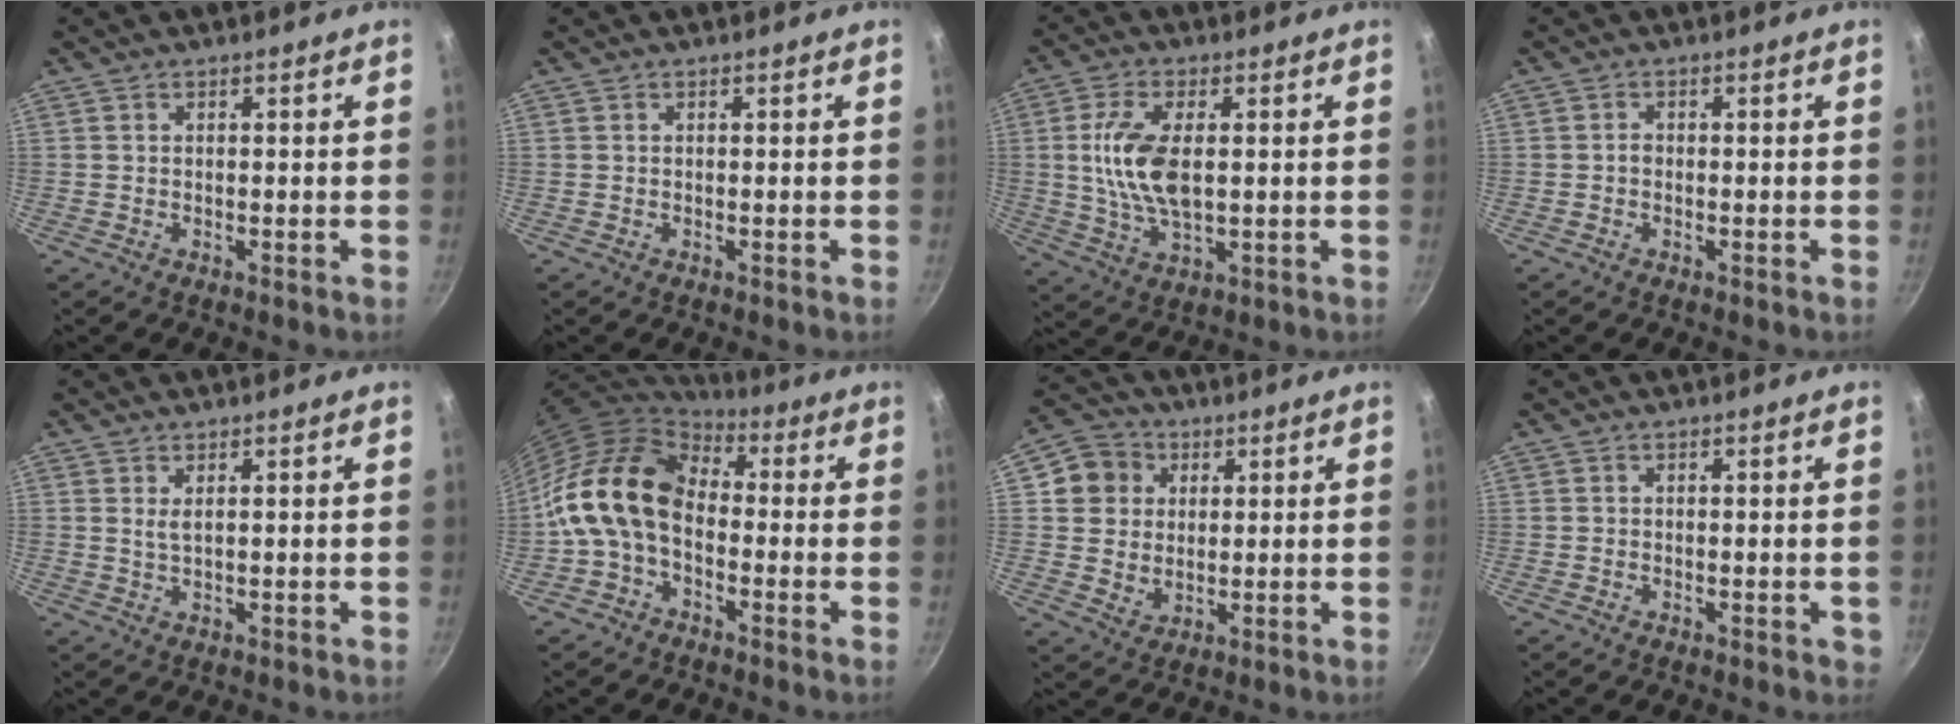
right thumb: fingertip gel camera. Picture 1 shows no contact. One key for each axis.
{"total": 0.0}
{"total": 11.3, "fx": 1.1, "fy": 5.6, "fz": 9.7, "tx": -0.189, "ty": -0.003, "tz": 0.023}
{"total": 1.0, "fx": -0.2, "fy": 0.8, "fz": 0.6, "tx": -0.008, "ty": 0.005, "tz": -0.005}
{"total": 1.7, "fx": 0.7, "fy": 0.7, "fz": 1.4, "tx": -0.026, "ty": -0.005, "tz": 0.014}
{"total": 14.7, "fx": -1.4, "fy": 10.1, "fz": 10.6, "tx": -0.174, "ty": 0.035, "tz": -0.047}
{"total": 9.0, "fx": 2.7, "fy": 7.9, "fz": 3.1, "tx": -0.015, "ty": -0.003, "tz": 0.045}
{"total": 1.1, "fx": -0.4, "fy": 0.7, "fz": 0.7, "tx": -0.005, "ty": 0.001, "tz": -0.006}